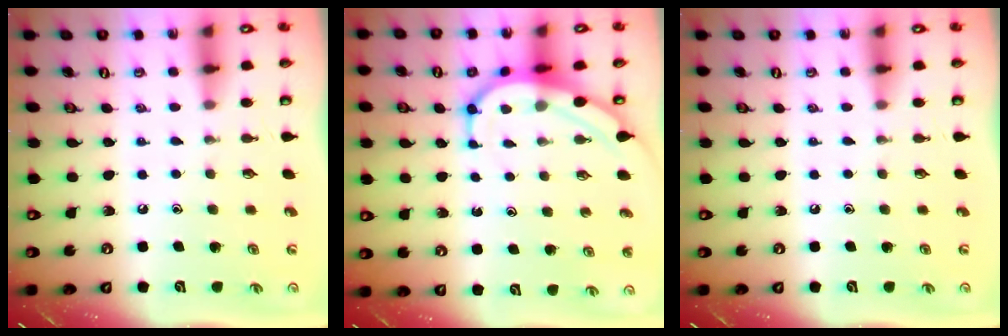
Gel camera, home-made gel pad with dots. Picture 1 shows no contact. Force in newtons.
{"total": 7.9, "press": 7.9, "slide": 0.8}
{"total": 0.0}